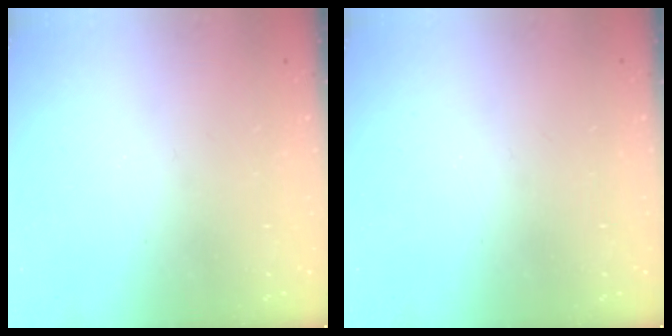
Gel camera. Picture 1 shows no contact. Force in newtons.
{"total": 0.0}